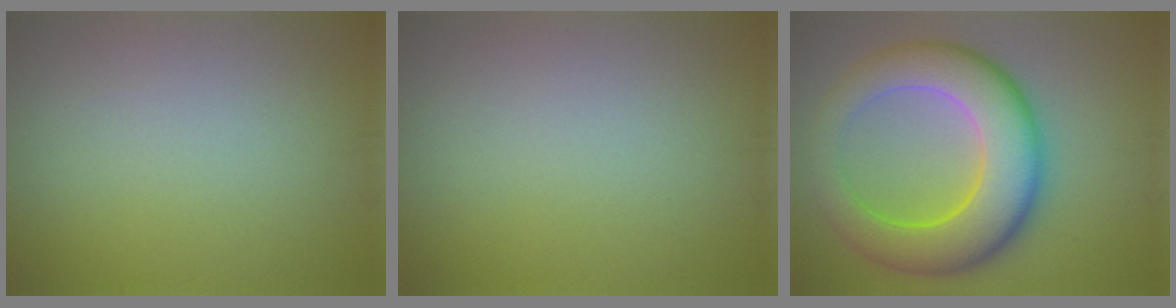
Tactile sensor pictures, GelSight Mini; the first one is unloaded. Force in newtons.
{"total": 0.0}
{"total": 10.3, "press": 10.3, "slide": 0.1}